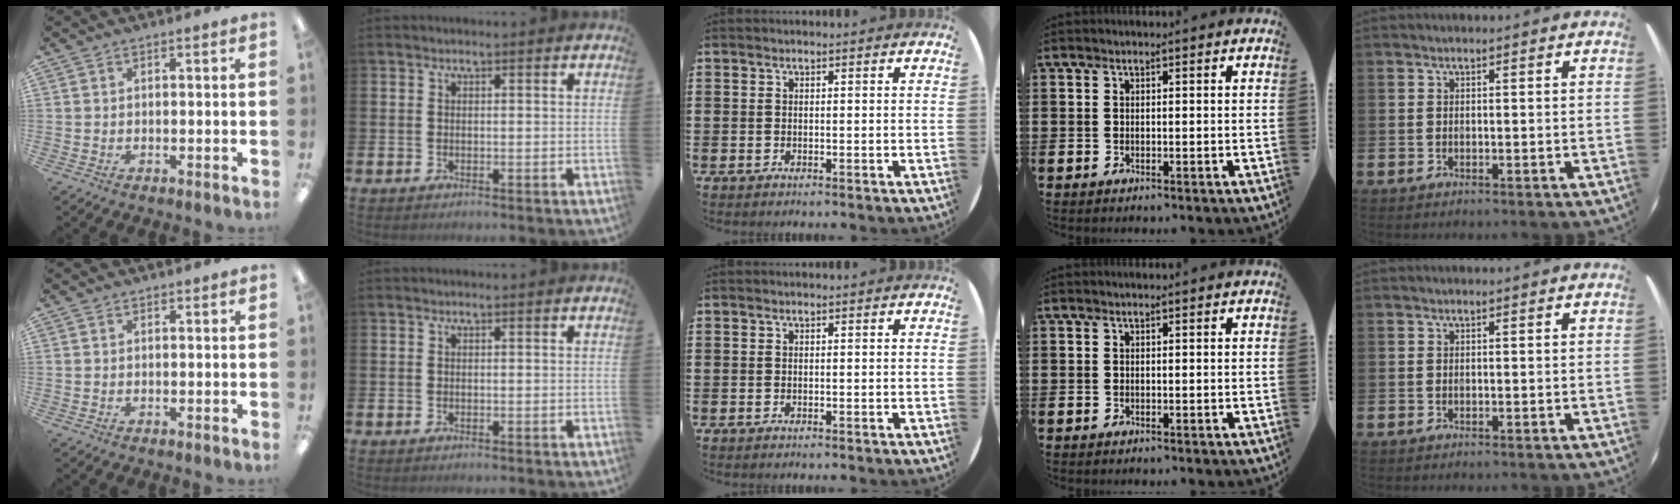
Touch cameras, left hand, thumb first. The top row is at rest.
{}